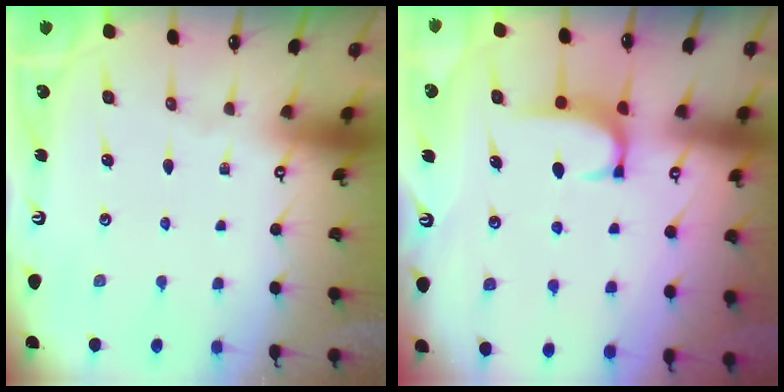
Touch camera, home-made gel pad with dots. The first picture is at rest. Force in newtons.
{"total": 1.7, "press": 1.6, "slide": 0.6}